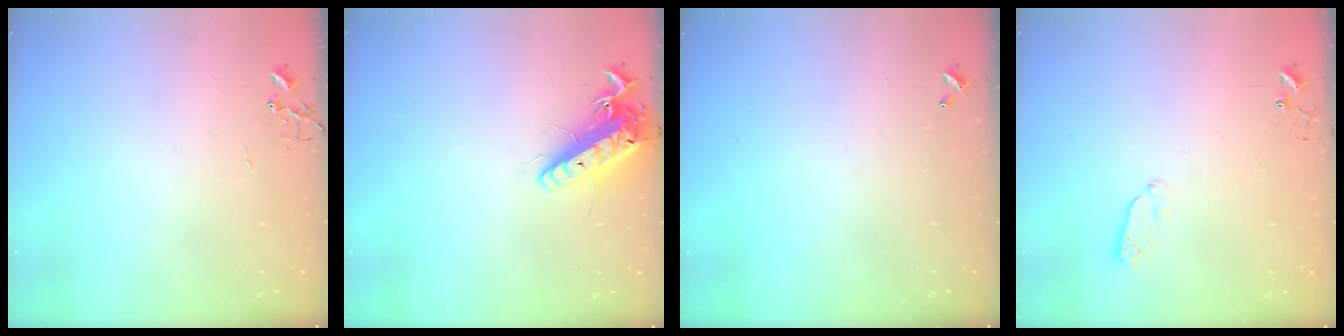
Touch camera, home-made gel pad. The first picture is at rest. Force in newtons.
{"total": 14.0, "press": 13.8, "slide": 2.7}
{"total": 0.0}
{"total": 4.5, "press": 4.5, "slide": 0.4}